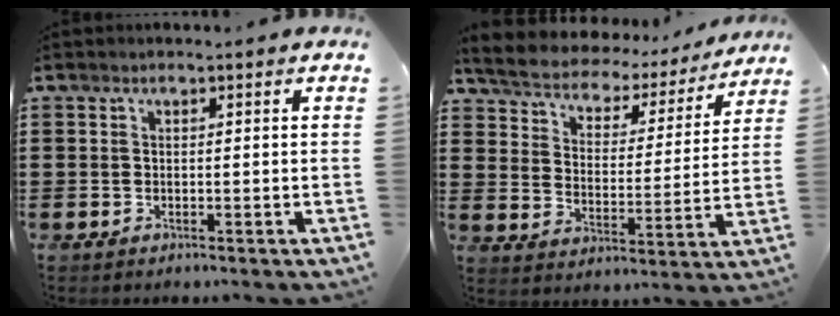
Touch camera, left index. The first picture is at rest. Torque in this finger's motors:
{"motor_torque": [2.14, 0.00, 0.32, 0.13]}